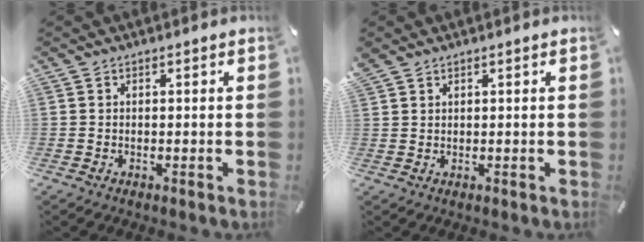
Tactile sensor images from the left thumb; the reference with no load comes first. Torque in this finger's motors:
{"motor_torque": [0.40, 0.40, 1.41, -1.36, 0.45]}